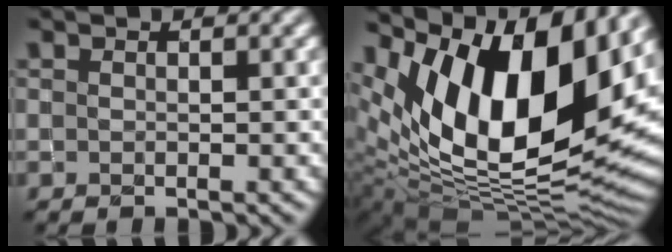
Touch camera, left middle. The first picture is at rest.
{"total": 17.4, "force": [6.8, 8.6, 13.6], "torque": [-0.219, 0.016, 0.109]}